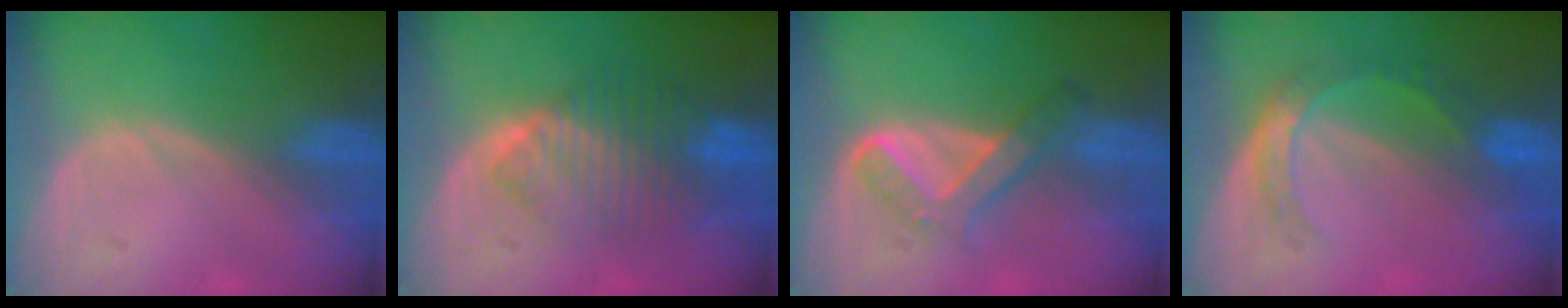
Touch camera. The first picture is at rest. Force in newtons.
{"total": 7.8, "press": 7.4, "slide": 2.3}
{"total": 5.3, "press": 5.0, "slide": 1.9}
{"total": 5.4, "press": 4.8, "slide": 2.4}